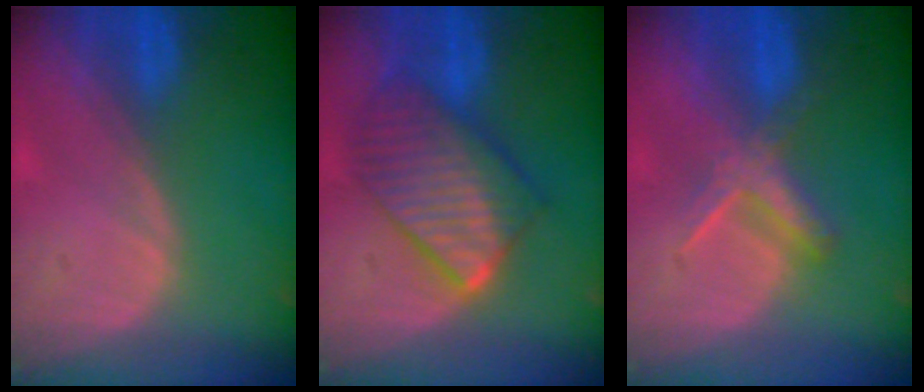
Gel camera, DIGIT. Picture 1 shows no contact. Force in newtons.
{"total": 10.2, "press": 10.2, "slide": 0.8}
{"total": 5.5, "press": 5.4, "slide": 1.1}